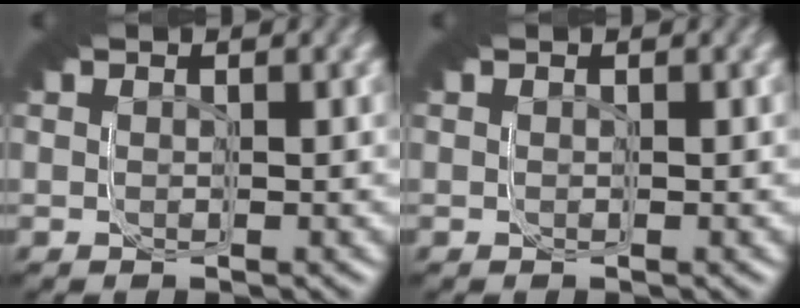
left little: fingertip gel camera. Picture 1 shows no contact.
{"total": 0.0}